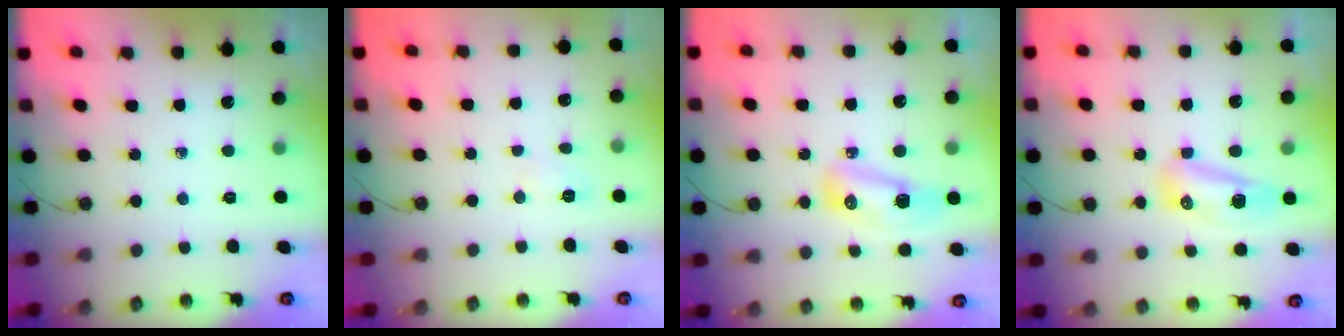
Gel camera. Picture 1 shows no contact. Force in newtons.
{"total": 3.0, "press": 2.9, "slide": 0.7}
{"total": 8.5, "press": 8.5, "slide": 0.6}
{"total": 8.4, "press": 8.2, "slide": 2.0}